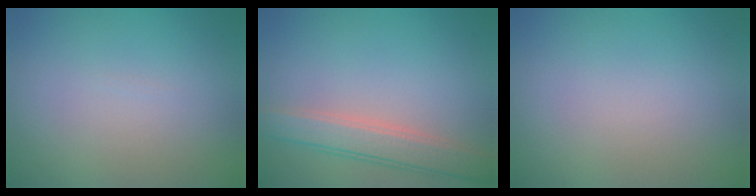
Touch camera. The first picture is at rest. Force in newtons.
{"total": 3.6, "press": 3.6, "slide": 0.2}
{"total": 0.0}